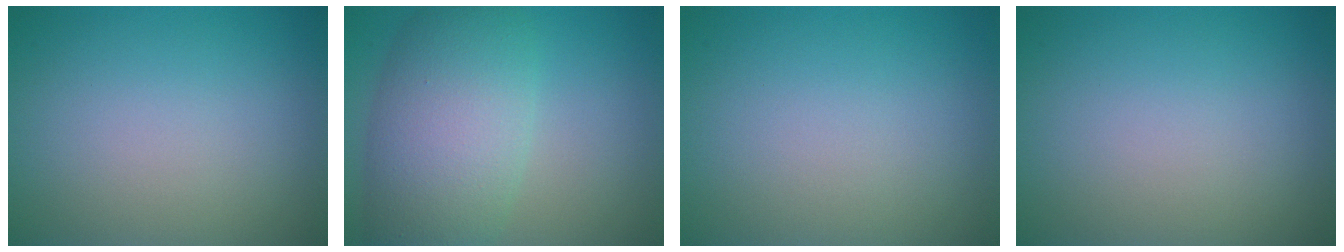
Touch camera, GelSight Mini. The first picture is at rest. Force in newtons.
{"total": 8.6, "press": 8.6, "slide": 0.4}
{"total": 0.0}
{"total": 0.0}